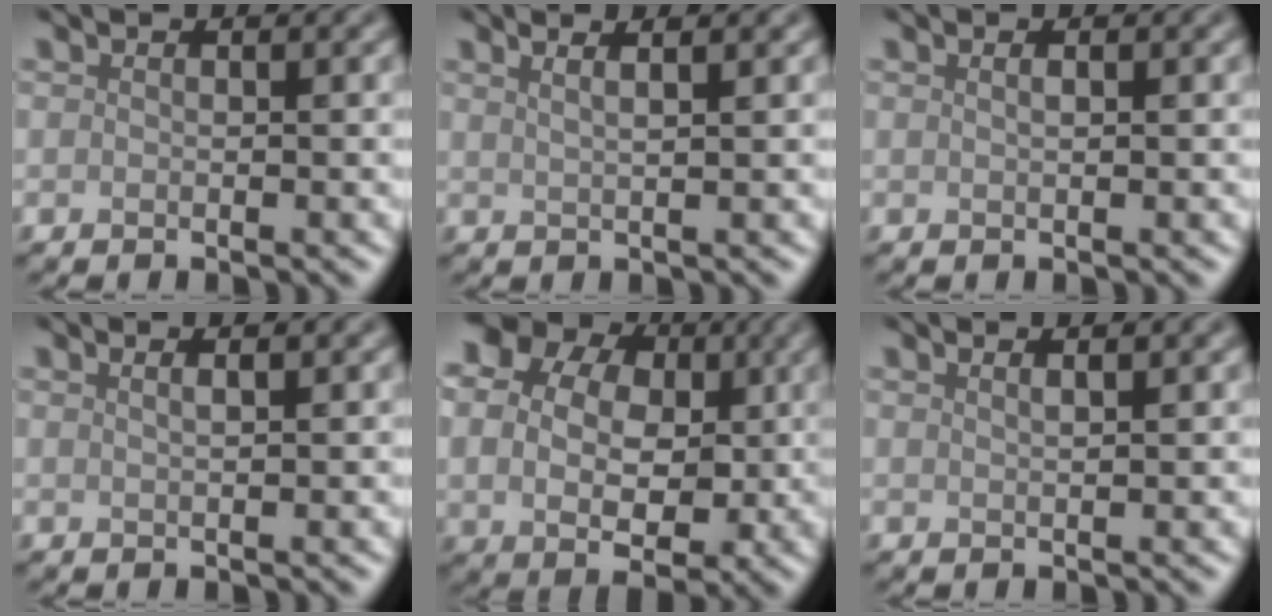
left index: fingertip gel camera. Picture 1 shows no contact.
{"total": 4.3, "force": [2.5, 1.9, 2.9], "torque": [-0.013, 0.034, -0.002]}
{"total": 0.7, "force": [0.4, 0.2, 0.5], "torque": [-0.012, 0.002, 0.005]}
{"total": 1.9, "force": [1.1, 0.8, 1.4], "torque": [-0.002, 0.000, -0.003]}
{"total": 12.6, "force": [3.1, 9.9, 7.2], "torque": [-0.107, 0.023, 0.041]}
{"total": 1.6, "force": [1.1, 0.6, 1.1], "torque": [-0.004, 0.001, 0.002]}